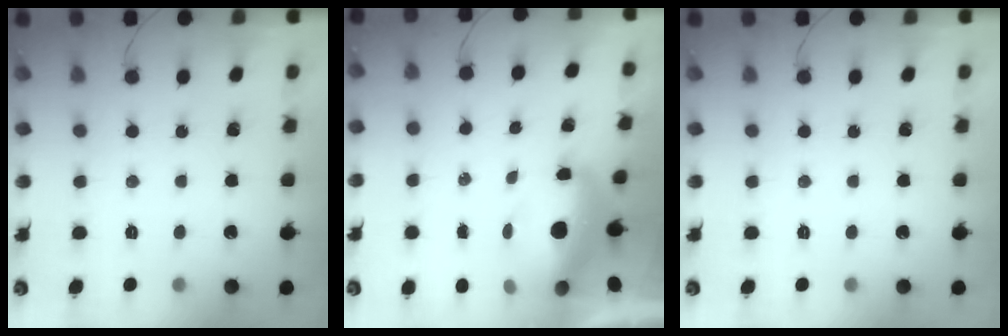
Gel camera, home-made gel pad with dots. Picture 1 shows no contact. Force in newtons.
{"total": 6.8, "press": 6.7, "slide": 1.1}
{"total": 0.0}